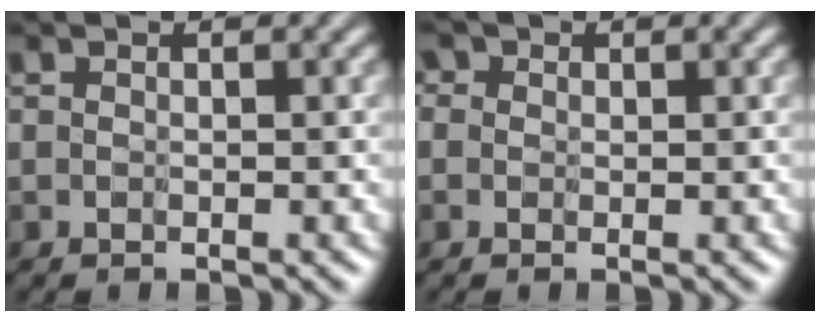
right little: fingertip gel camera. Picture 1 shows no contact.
{"total": 2.0, "force": [0.7, 1.7, 0.8], "torque": [-0.032, 0.011, -0.005]}